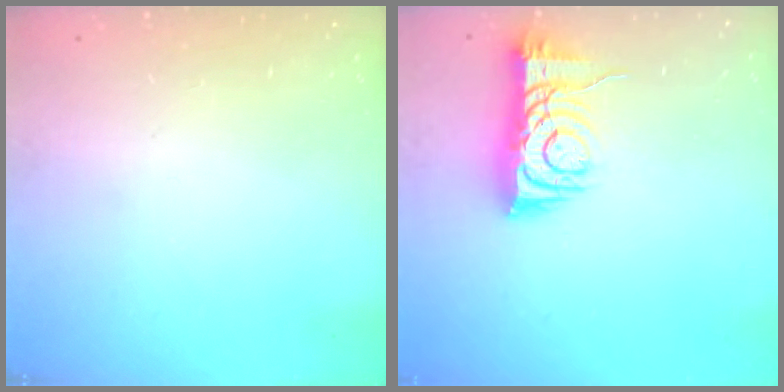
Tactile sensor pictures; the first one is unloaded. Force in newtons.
{"total": 8.3, "press": 8.2, "slide": 1.3}